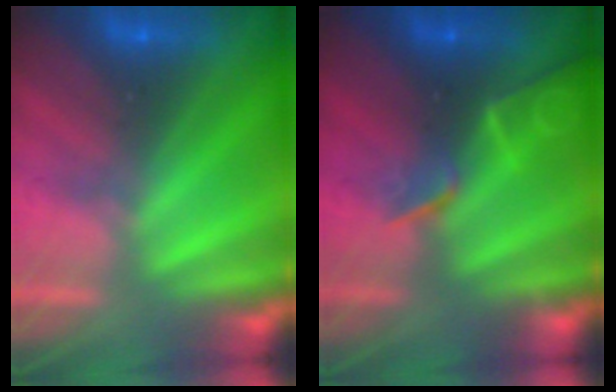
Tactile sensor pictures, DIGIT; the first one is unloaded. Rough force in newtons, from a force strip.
{"total": 2.1}